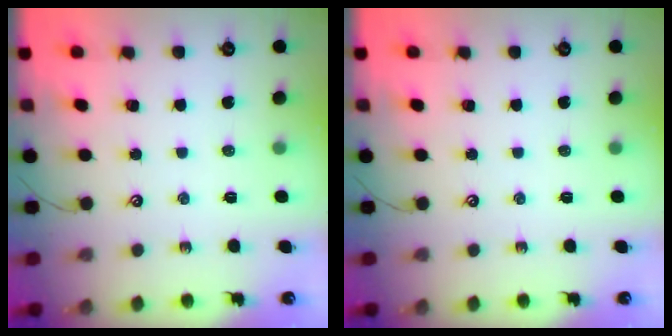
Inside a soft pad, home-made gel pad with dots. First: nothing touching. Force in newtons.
{"total": 0.0}